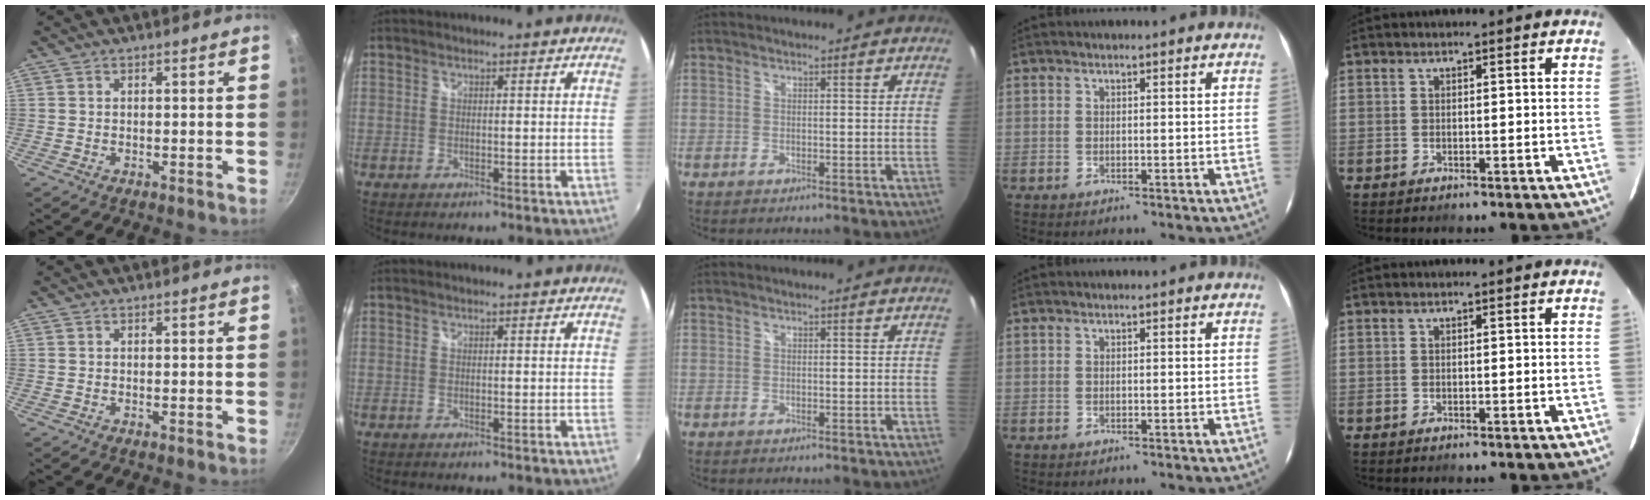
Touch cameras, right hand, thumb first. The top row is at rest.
{}